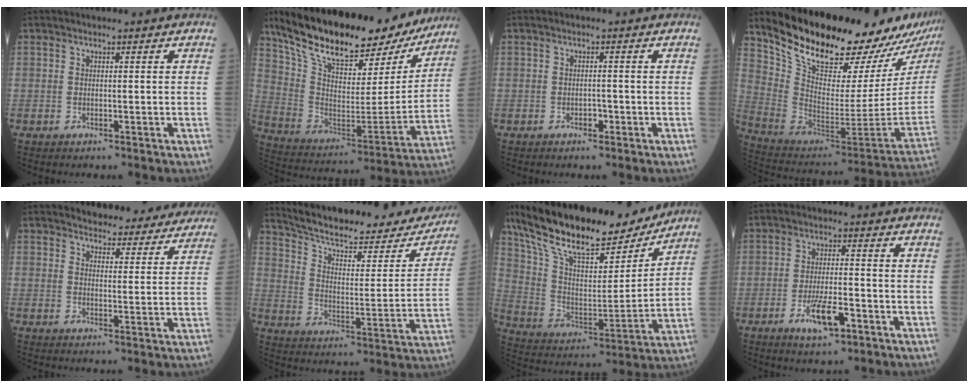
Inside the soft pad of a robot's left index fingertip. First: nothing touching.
{"total": 28.2, "force": [22.0, 10.0, 14.5], "torque": [-0.250, 0.008, 0.332]}
{"total": 1.1, "force": [-0.6, 0.7, 0.7], "torque": [-0.010, 0.003, -0.008]}
{"total": 25.0, "force": [21.3, 5.7, 11.7], "torque": [-0.194, -0.082, 0.320]}
{"total": 14.7, "force": [13.9, 3.7, 3.0], "torque": [-0.007, -0.016, 0.150]}
{"total": 26.8, "force": [23.7, 6.2, 11.0], "torque": [-0.171, -0.034, 0.315]}
{"total": 24.6, "force": [19.5, 6.6, 13.4], "torque": [-0.236, 0.011, 0.325]}
{"total": 6.3, "force": [-3.1, 1.7, 5.3], "torque": [-0.102, -0.005, -0.050]}